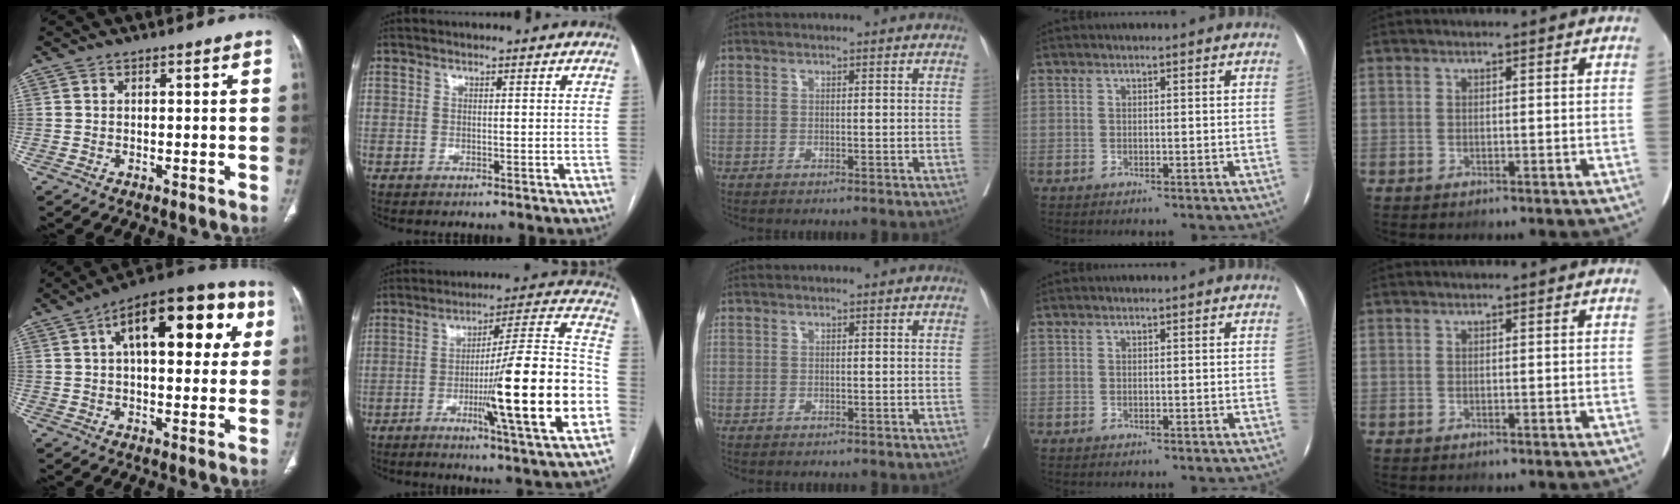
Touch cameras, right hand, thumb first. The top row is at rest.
{"thumb": {"total": 21.8, "force": [6.8, 10.2, 18.1], "torque": [-0.226, 0.028, 0.091]}, "index": {"total": 21.4, "force": [-5.8, -0.1, 20.6], "torque": [-0.283, -0.004, -0.089]}}